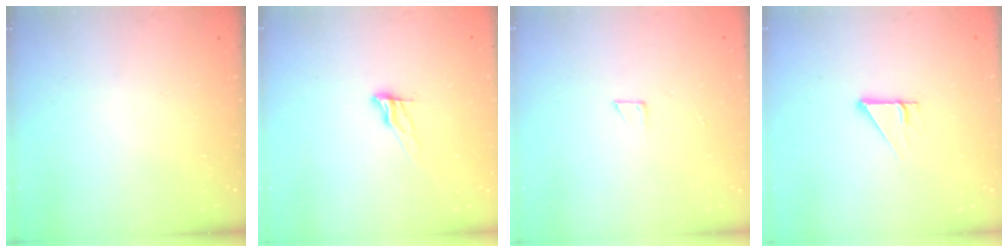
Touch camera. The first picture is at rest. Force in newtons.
{"total": 8.7, "press": 8.4, "slide": 2.4}
{"total": 2.3, "press": 2.3, "slide": 0.2}
{"total": 2.7, "press": 2.7, "slide": 0.1}